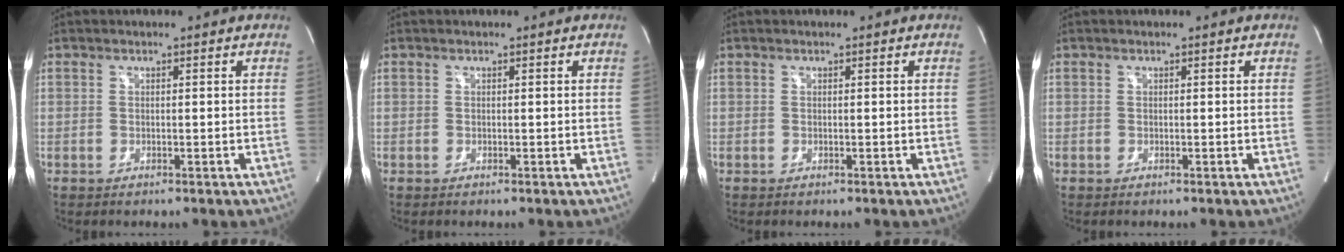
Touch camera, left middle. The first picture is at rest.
{"total": 0.0}
{"total": 0.0}
{"total": 0.0}